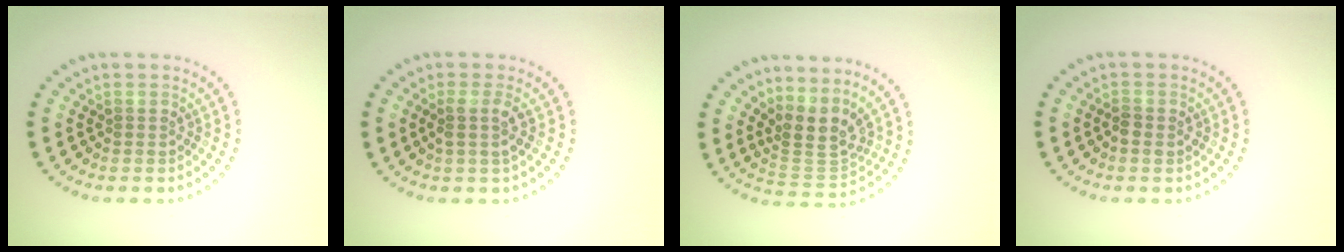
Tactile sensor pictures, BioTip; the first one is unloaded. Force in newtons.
{"total": 1.7, "press": 1.3, "slide": 1.0}
{"total": 3.4, "press": 2.5, "slide": 2.2}
{"total": 1.2, "press": 1.1, "slide": 0.1}